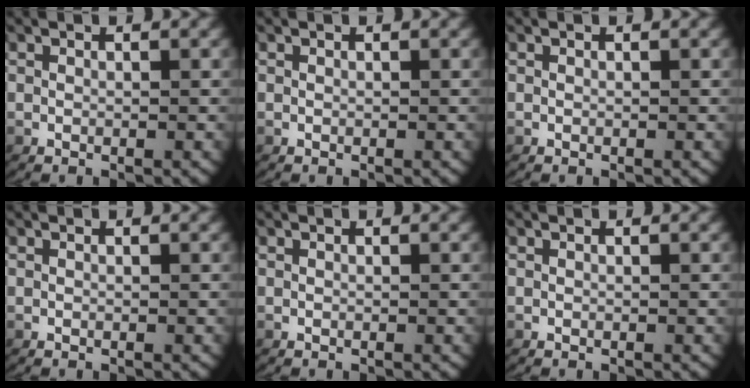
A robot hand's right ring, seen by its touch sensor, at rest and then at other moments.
{"total": 0.0}
{"total": 0.0}
{"total": 0.0}
{"total": 0.0}
{"total": 0.0}